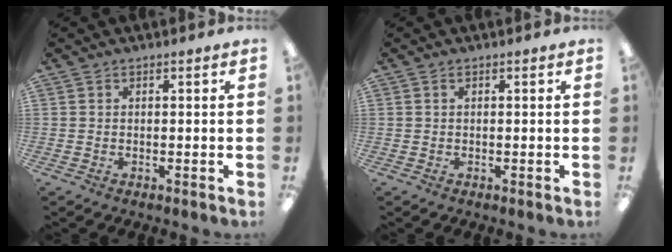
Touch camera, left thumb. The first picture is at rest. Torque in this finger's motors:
{"motor_torque": [0.00, 0.00, 0.00, 0.01, 0.00]}